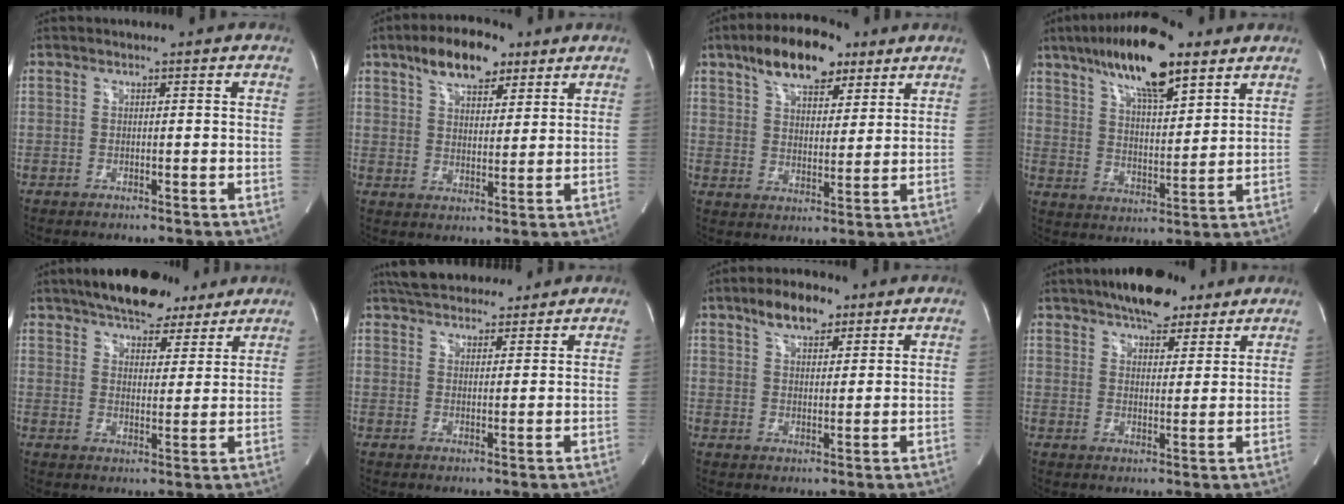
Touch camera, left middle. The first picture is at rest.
{"total": 9.9, "force": [6.4, 4.4, 6.1], "torque": [-0.103, 0.016, 0.109]}
{"total": 12.4, "force": [8.1, 5.4, 7.7], "torque": [-0.130, 0.023, 0.138]}
{"total": 16.4, "force": [10.5, 4.4, 11.8], "torque": [-0.212, 0.020, 0.183]}
{"total": 13.6, "force": [10.6, 5.6, 6.3], "torque": [-0.090, 0.021, 0.157]}
{"total": 12.1, "force": [10.6, 3.8, 4.5], "torque": [-0.066, 0.028, 0.161]}
{"total": 6.8, "force": [4.5, 3.1, 4.1], "torque": [-0.070, 0.015, 0.078]}
{"total": 10.0, "force": [7.6, 3.9, 5.3], "torque": [-0.074, 0.013, 0.118]}